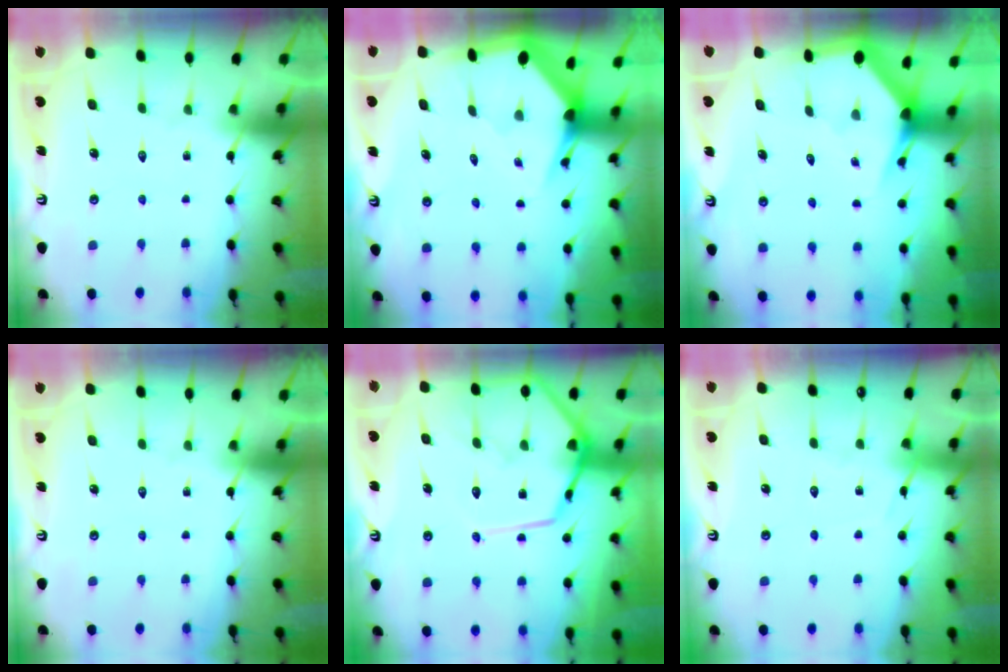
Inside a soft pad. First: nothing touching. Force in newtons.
{"total": 3.4, "press": 3.4, "slide": 0.2}
{"total": 3.0, "press": 3.0, "slide": 0.1}
{"total": 0.0}
{"total": 13.7, "press": 13.7, "slide": 1.3}
{"total": 3.9, "press": 3.9, "slide": 0.5}